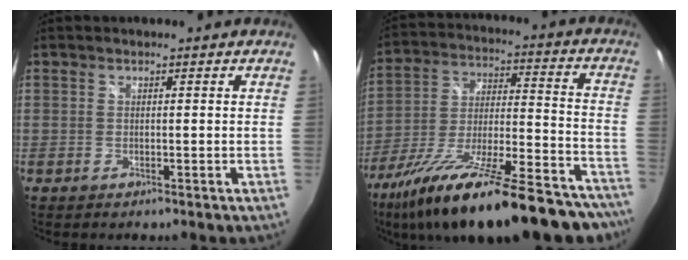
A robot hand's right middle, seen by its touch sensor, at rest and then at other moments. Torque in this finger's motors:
{"motor_torque": [1.08, -1.06, 0.84, 0.21]}